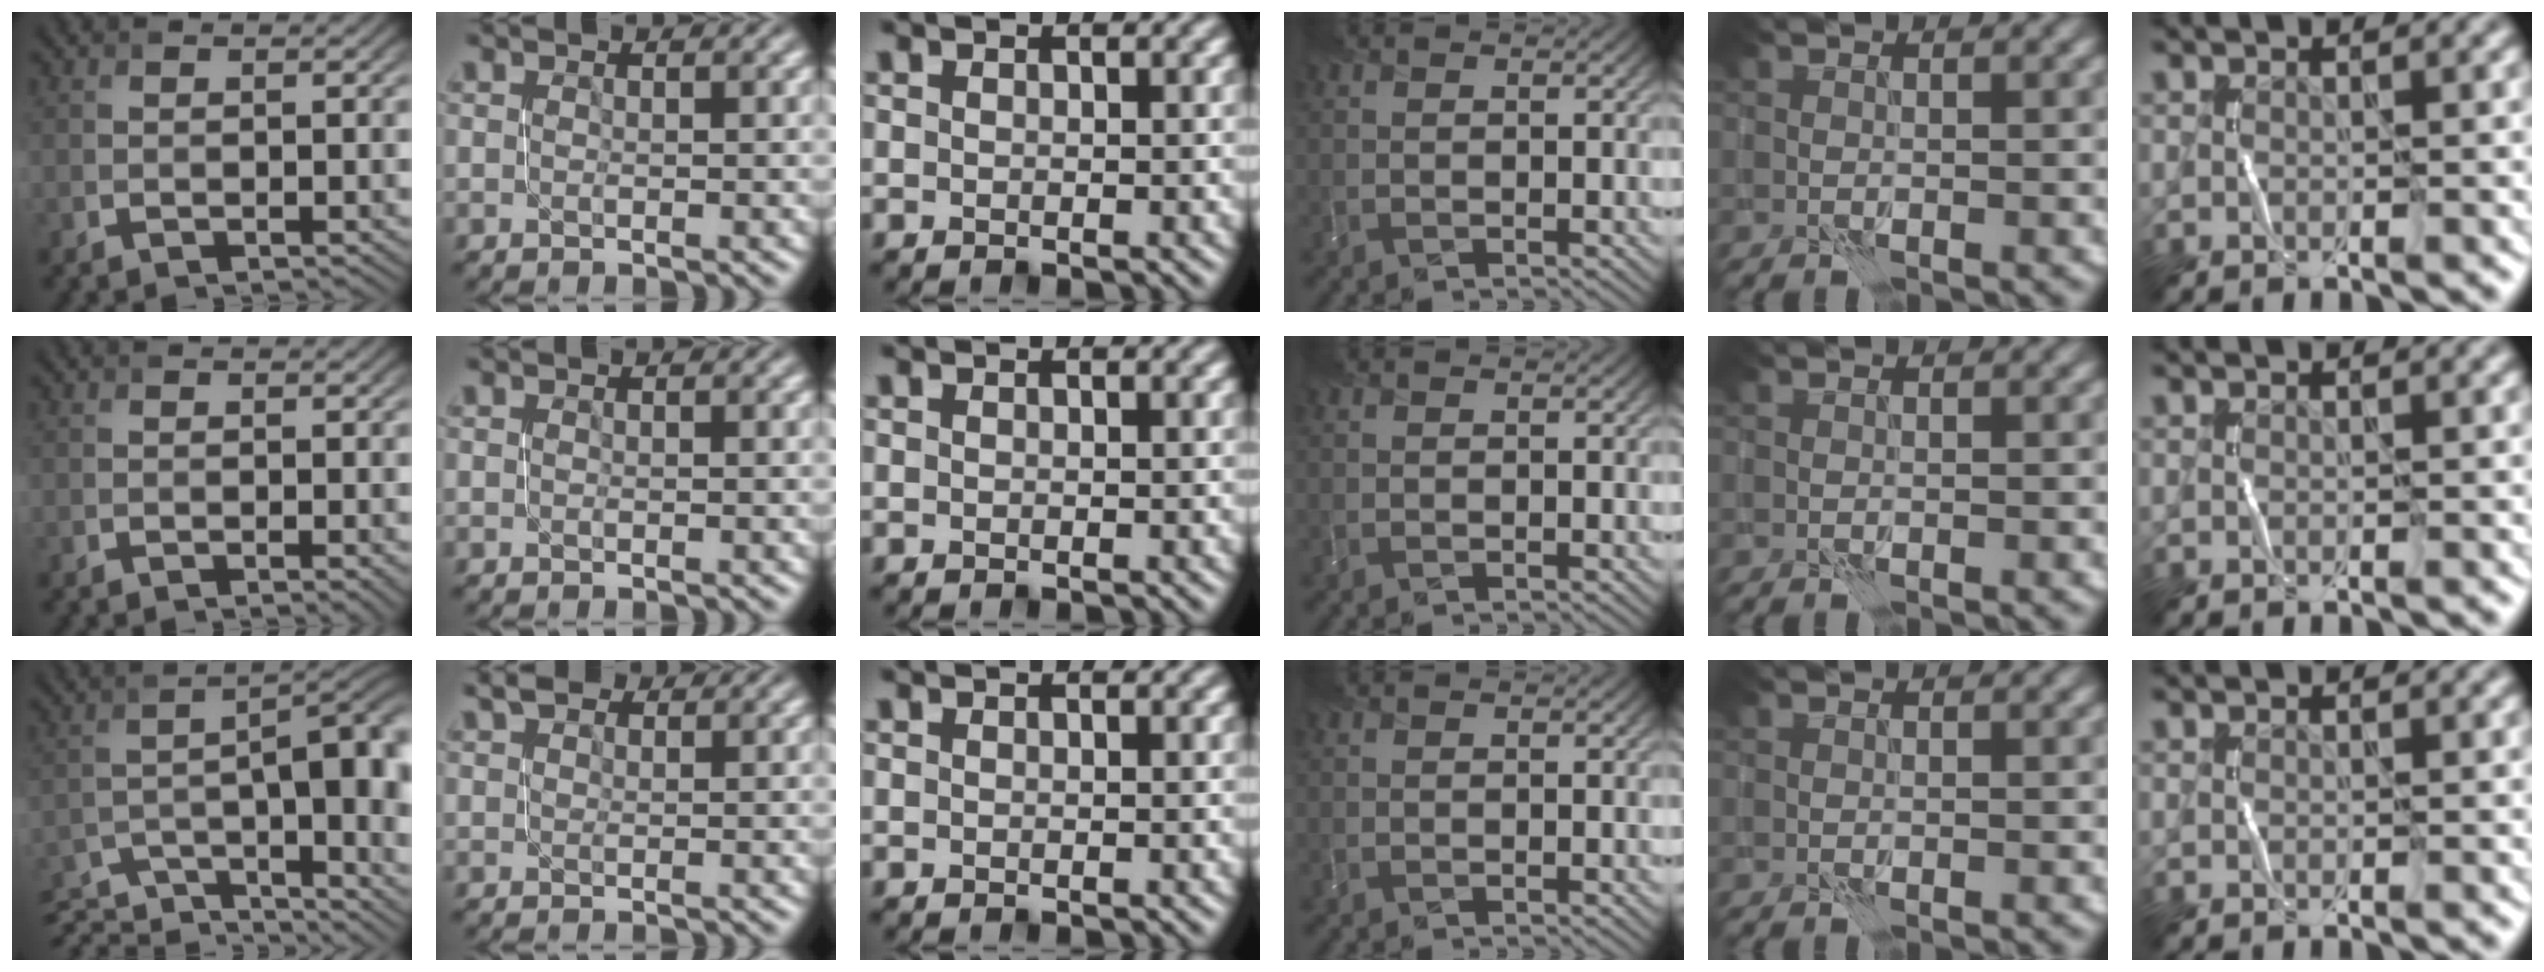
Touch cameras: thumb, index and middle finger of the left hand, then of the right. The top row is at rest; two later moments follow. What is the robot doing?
{"motion": "open", "object": "stapler"}